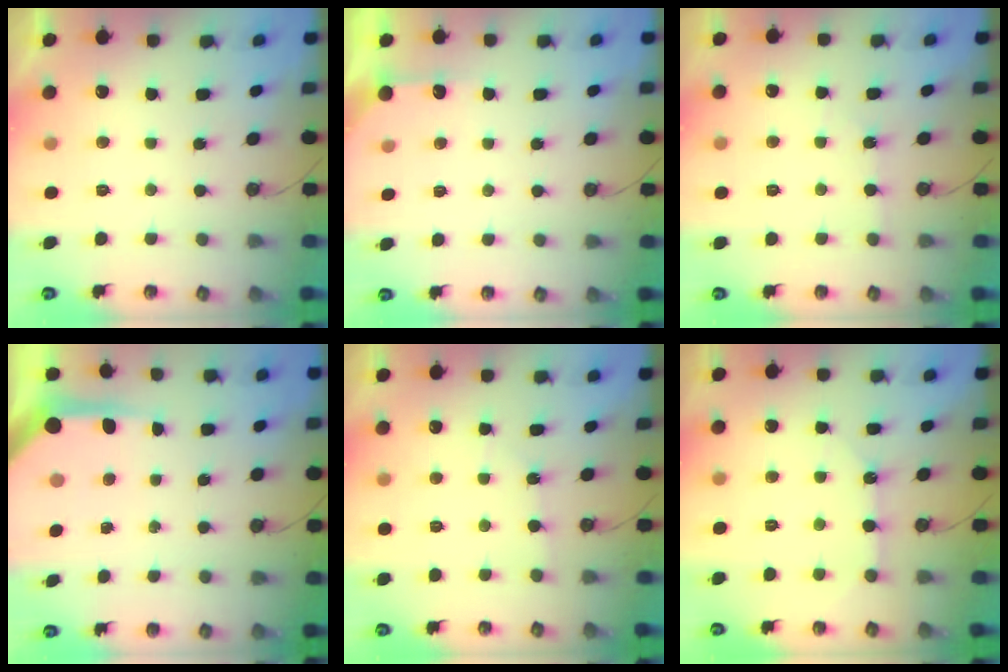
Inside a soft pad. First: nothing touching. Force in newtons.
{"total": 4.5, "press": 4.5, "slide": 0.3}
{"total": 1.6, "press": 1.6, "slide": 0.2}
{"total": 6.4, "press": 6.4, "slide": 0.5}
{"total": 3.0, "press": 2.9, "slide": 0.4}
{"total": 7.0, "press": 7.0, "slide": 0.2}